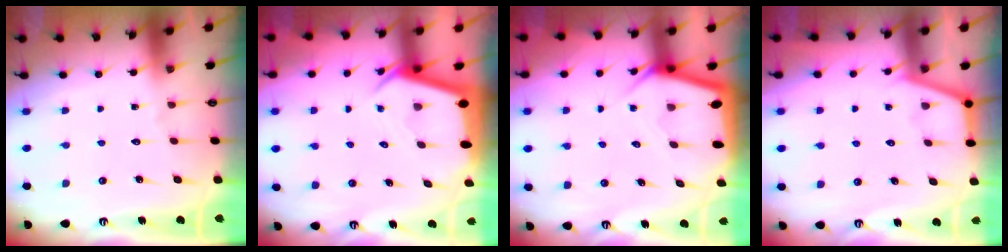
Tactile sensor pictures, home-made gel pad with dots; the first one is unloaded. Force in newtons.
{"total": 3.7, "press": 3.7, "slide": 0.4}
{"total": 3.9, "press": 3.9, "slide": 0.3}
{"total": 2.8, "press": 2.8, "slide": 0.4}